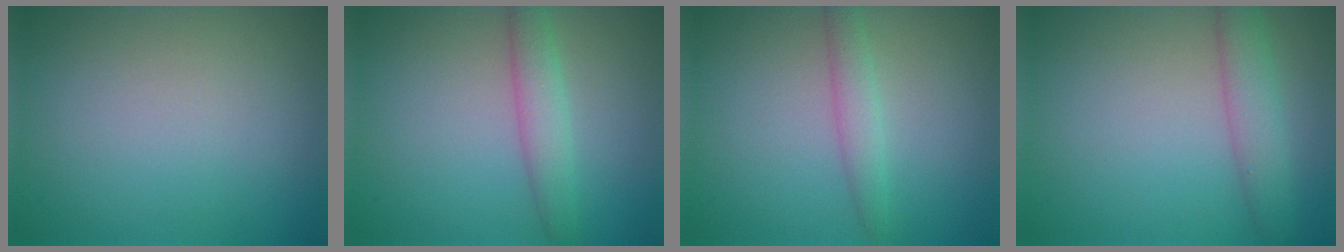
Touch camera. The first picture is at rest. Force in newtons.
{"total": 2.8, "press": 2.8, "slide": 0.1}
{"total": 2.0, "press": 2.0, "slide": 0.0}
{"total": 3.1, "press": 3.1, "slide": 0.1}